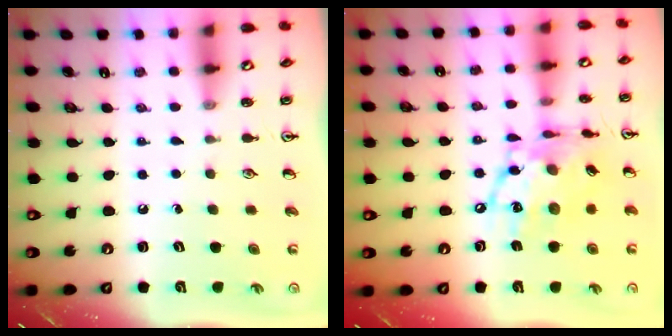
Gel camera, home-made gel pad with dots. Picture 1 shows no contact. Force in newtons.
{"total": 16.0, "press": 15.9, "slide": 1.7}